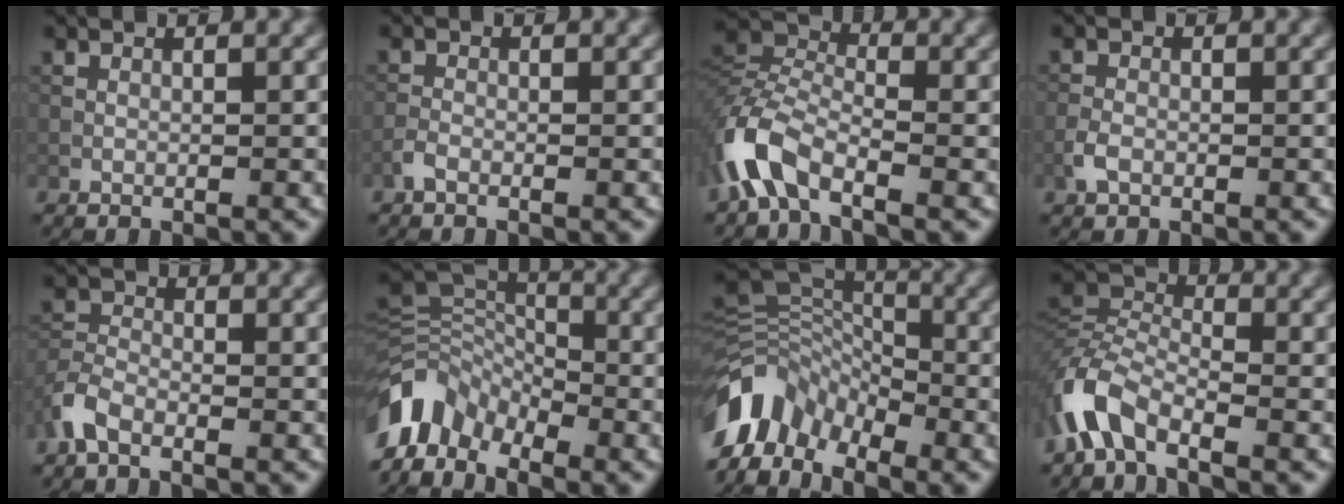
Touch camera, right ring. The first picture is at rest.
{"total": 1.1, "force": [-0.8, 0.5, 0.6], "torque": [-0.013, 0.002, -0.021]}
{"total": 6.7, "force": [-4.0, 3.2, 4.2], "torque": [-0.091, 0.002, -0.097]}
{"total": 1.5, "force": [-0.8, 1.0, 0.9], "torque": [-0.018, 0.002, -0.018]}
{"total": 3.0, "force": [-2.1, 1.4, 1.7], "torque": [-0.038, 0.003, -0.056]}
{"total": 7.1, "force": [-4.8, 4.1, 3.3], "torque": [-0.065, -0.005, -0.105]}
{"total": 9.4, "force": [-5.3, 5.8, 5.1], "torque": [-0.103, -0.006, -0.113]}
{"total": 5.9, "force": [-3.7, 2.9, 3.7], "torque": [-0.079, 0.003, -0.094]}